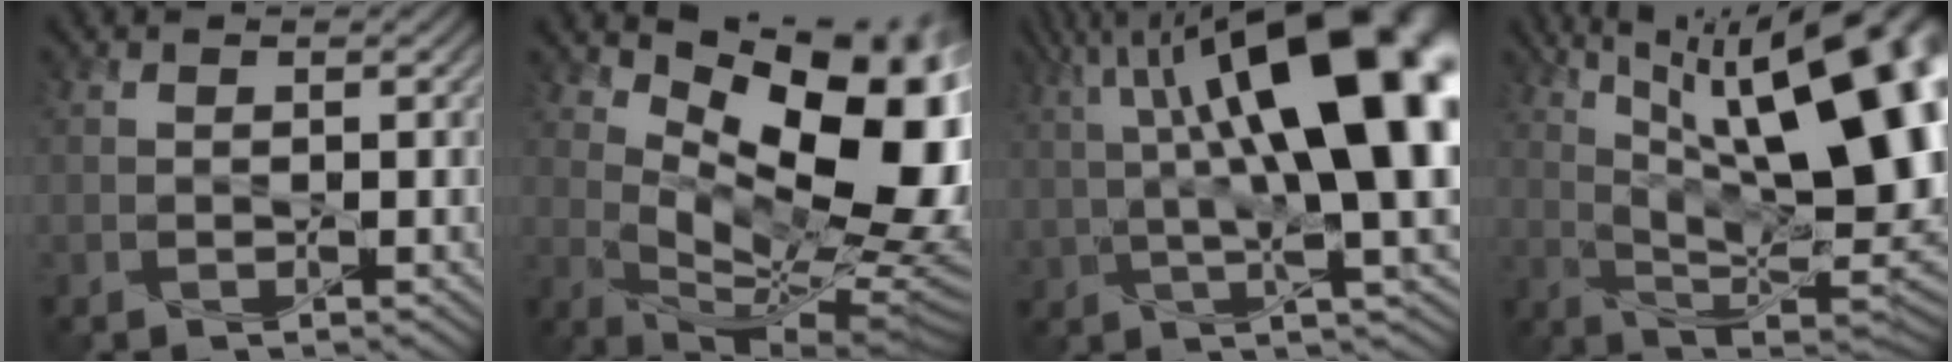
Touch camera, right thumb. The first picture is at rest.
{"total": 17.2, "force": [6.0, 7.8, 14.1], "torque": [-0.214, 0.002, 0.114]}
{"total": 19.2, "force": [4.7, 6.4, 17.4], "torque": [-0.271, 0.039, 0.077]}
{"total": 21.0, "force": [7.1, 7.9, 18.1], "torque": [-0.259, 0.040, 0.106]}